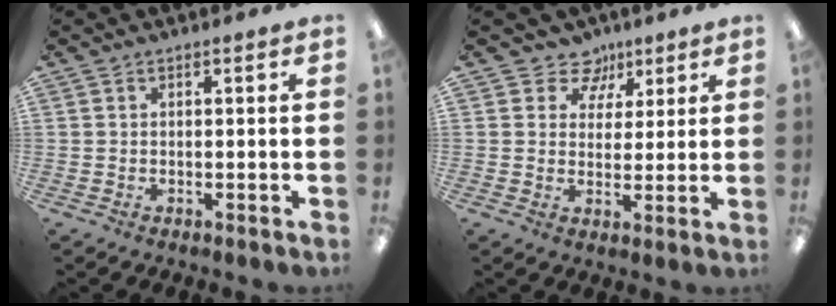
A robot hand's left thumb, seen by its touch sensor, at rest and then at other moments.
{"total": 7.5, "force": [4.4, 5.8, 1.6], "torque": [-0.019, -0.023, 0.079]}